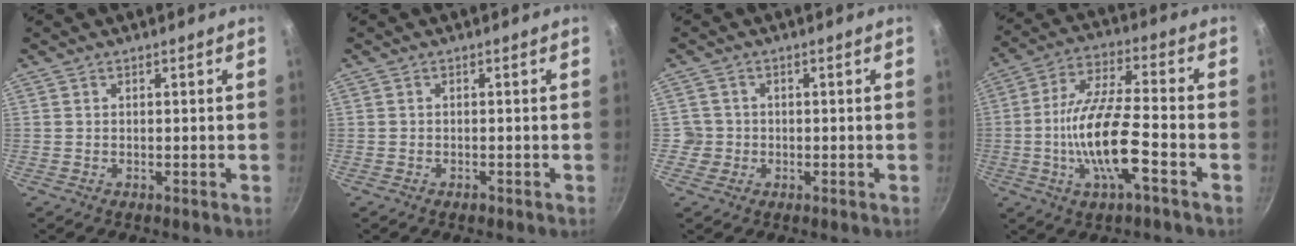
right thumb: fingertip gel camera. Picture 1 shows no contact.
{"total": 0.9, "force": [-0.6, 0.5, 0.4], "torque": [-0.010, 0.004, -0.009]}
{"total": 2.9, "force": [-0.5, 2.8, 0.3], "torque": [0.015, 0.015, -0.009]}
{"total": 14.7, "force": [-4.7, 4.2, 13.3], "torque": [-0.253, 0.030, -0.096]}